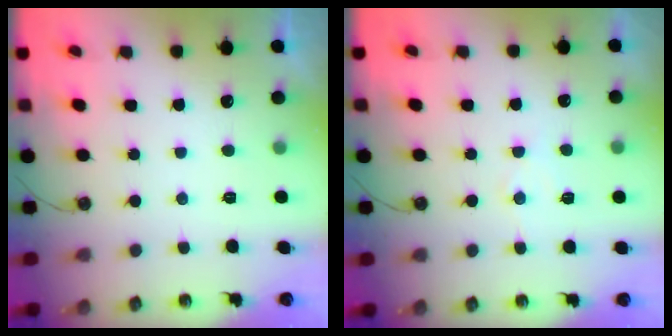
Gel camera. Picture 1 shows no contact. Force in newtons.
{"total": 5.6, "press": 5.6, "slide": 0.3}